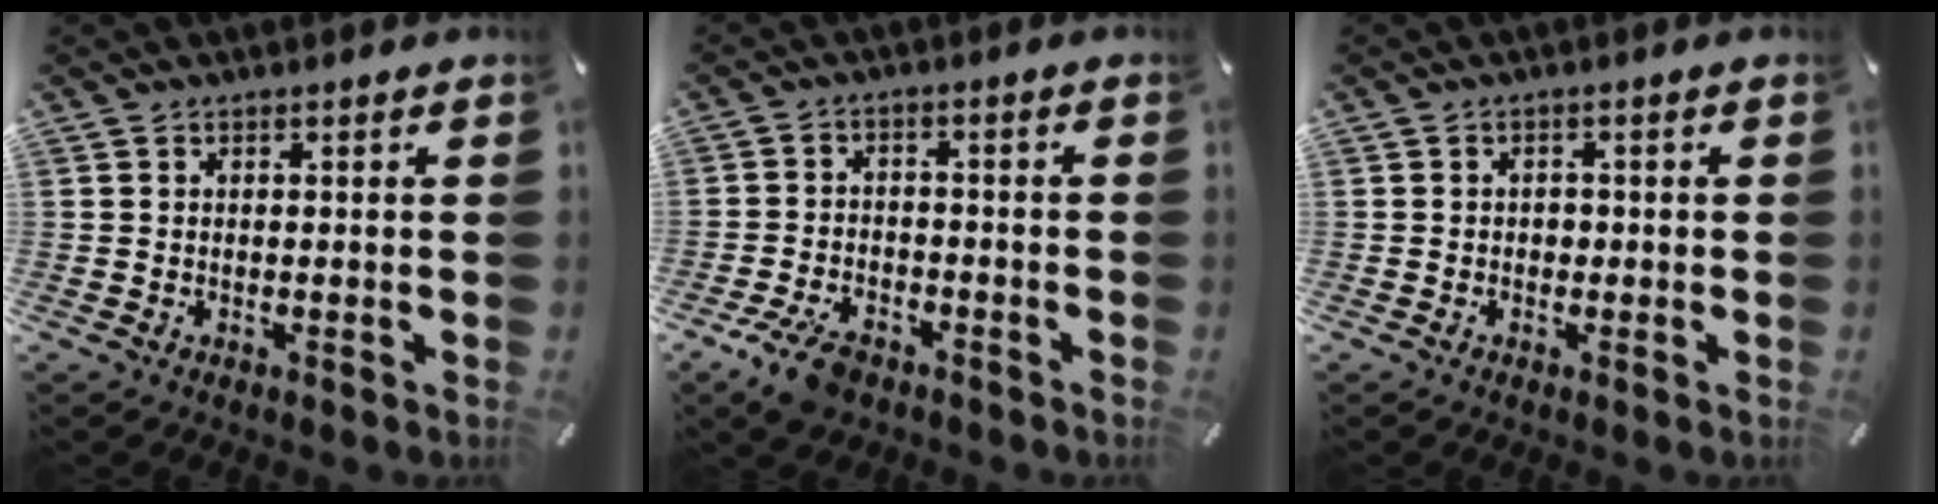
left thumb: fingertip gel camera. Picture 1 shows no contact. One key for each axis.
{"total": 6.7, "fx": -4.4, "fy": 3.6, "fz": 3.5, "tx": -0.076, "ty": 0.020, "tz": -0.082}
{"total": 1.2, "fx": -0.3, "fy": 1.1, "fz": 0.5, "tx": -0.011, "ty": 0.005, "tz": -0.009}